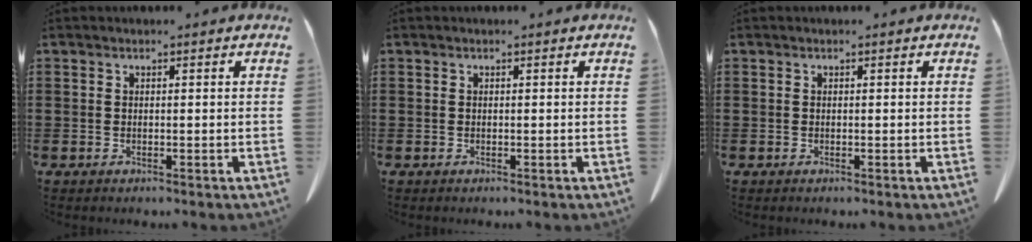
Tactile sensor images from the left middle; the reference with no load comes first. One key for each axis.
{"total": 0.0}
{"total": 0.0}